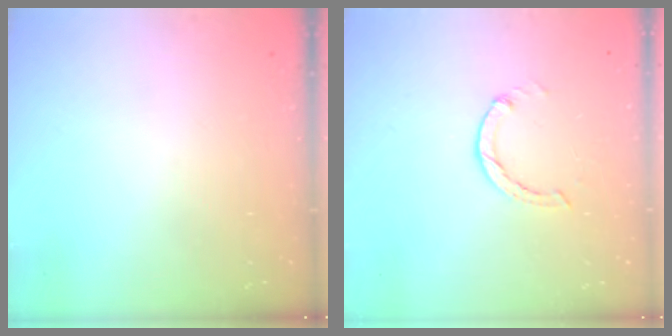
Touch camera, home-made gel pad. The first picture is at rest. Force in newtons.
{"total": 0.0}